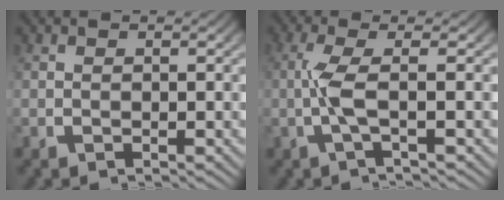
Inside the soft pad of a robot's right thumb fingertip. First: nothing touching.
{"total": 3.5, "force": [0.0, 0.4, 3.5], "torque": [-0.085, 0.000, -0.002]}